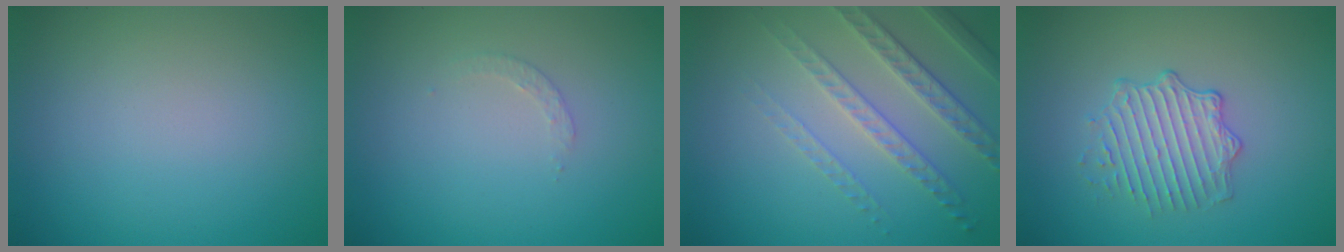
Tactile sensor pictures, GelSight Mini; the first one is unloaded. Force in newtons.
{"total": 1.1, "press": 1.1, "slide": 0.3}
{"total": 5.0, "press": 3.3, "slide": 3.7}
{"total": 2.6, "press": 2.0, "slide": 1.6}